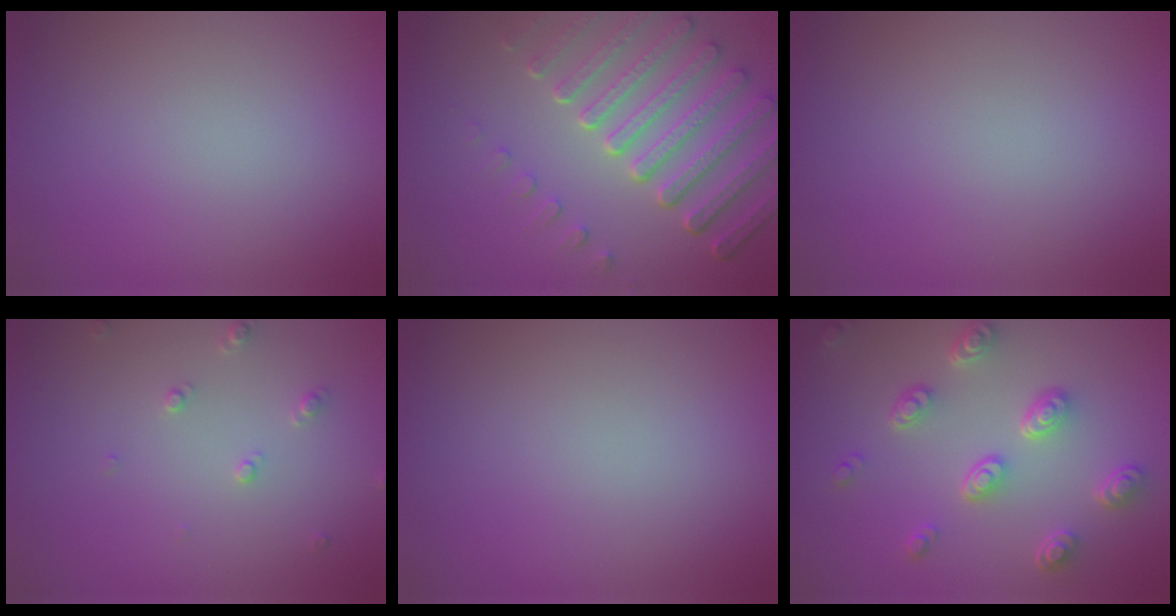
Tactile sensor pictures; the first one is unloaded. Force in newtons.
{"total": 6.7, "press": 5.4, "slide": 4.1}
{"total": 0.0}
{"total": 1.3, "press": 1.2, "slide": 0.3}
{"total": 0.0}
{"total": 4.6, "press": 3.6, "slide": 2.9}